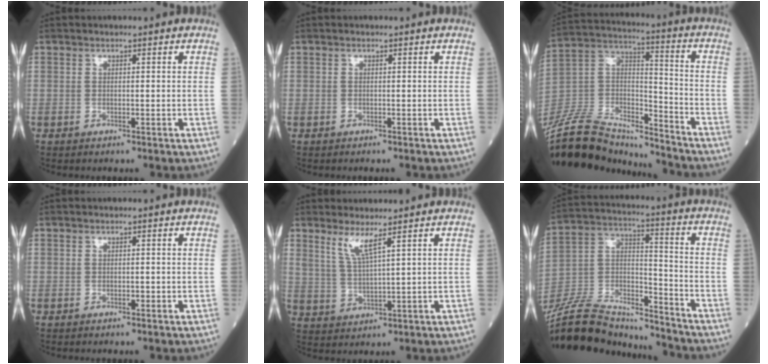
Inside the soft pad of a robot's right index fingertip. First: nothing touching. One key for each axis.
{"total": 0.0}
{"total": 23.3, "fx": -21.6, "fy": 4.9, "fz": 7.4, "tx": -0.182, "ty": 0.010, "tz": -0.375}
{"total": 0.6, "fx": -0.2, "fy": 0.2, "fz": 0.5, "tx": -0.005, "ty": 0.001, "tz": -0.002}
{"total": 4.3, "fx": 3.0, "fy": -0.1, "fz": 3.1, "tx": -0.068, "ty": -0.011, "tz": 0.067}
{"total": 22.0, "fx": -20.6, "fy": 3.7, "fz": 6.6, "tx": -0.165, "ty": 0.007, "tz": -0.357}